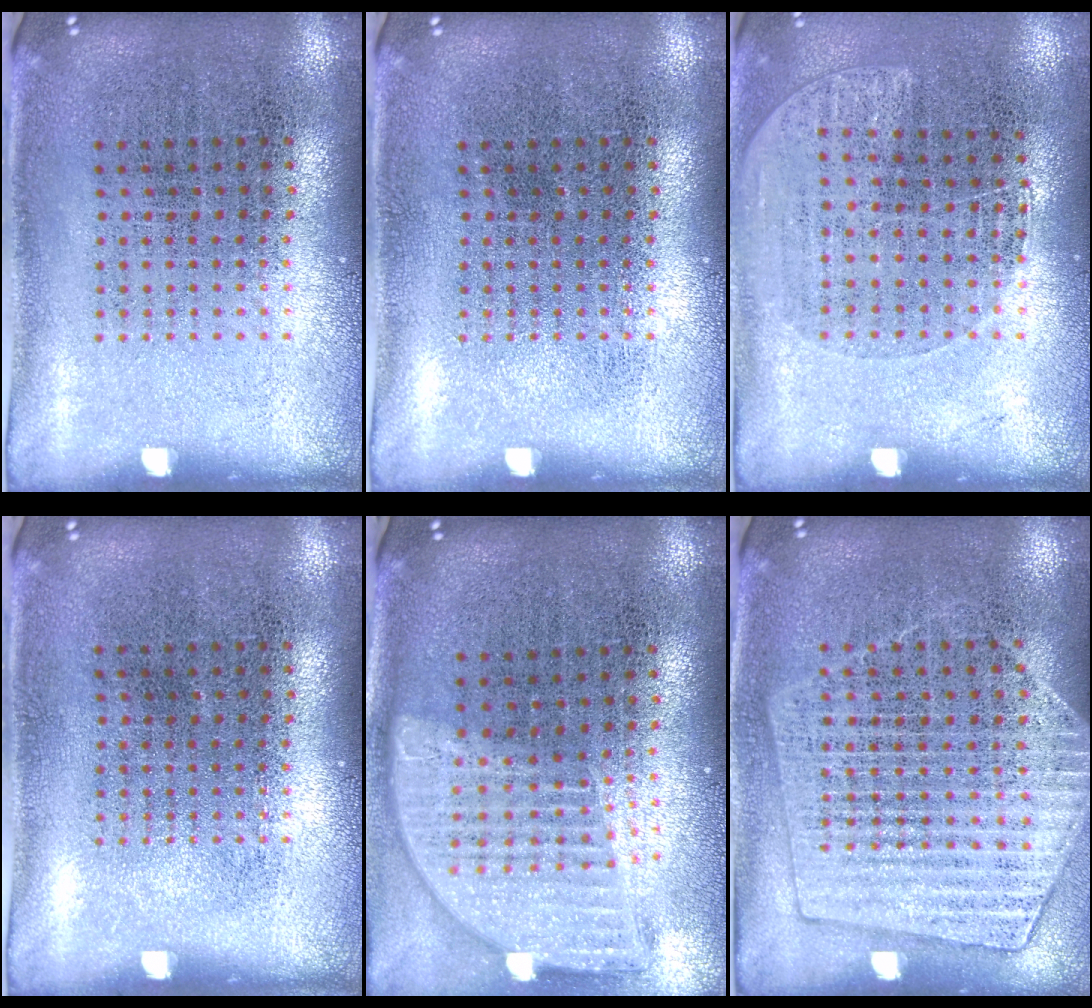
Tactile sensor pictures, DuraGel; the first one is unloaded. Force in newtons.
{"total": 0.0}
{"total": 1.0, "press": 0.9, "slide": 0.5}
{"total": 0.0}
{"total": 2.0, "press": 1.6, "slide": 1.2}
{"total": 1.4, "press": 1.4, "slide": 0.3}